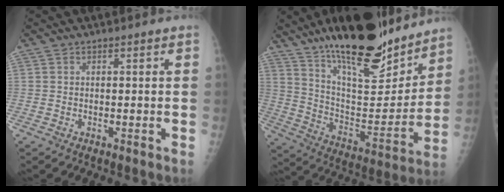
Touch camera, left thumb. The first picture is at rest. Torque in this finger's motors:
{"motor_torque": [0.73, 0.39, 0.29, -0.23, 0.14]}